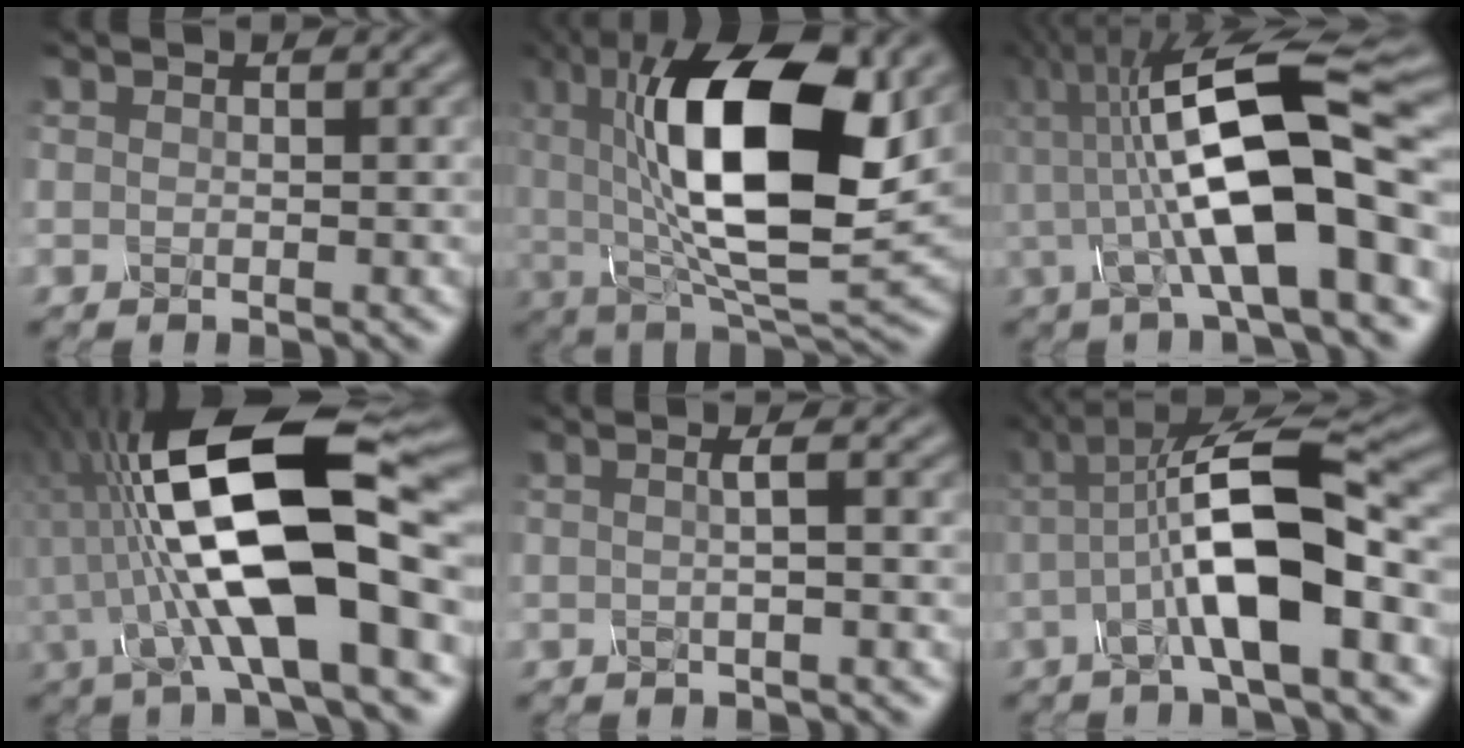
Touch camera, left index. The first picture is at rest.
{"total": 15.3, "force": [3.1, 6.1, 13.7], "torque": [-0.234, -0.003, 0.044]}
{"total": 13.7, "force": [-0.5, 3.7, 13.2], "torque": [-0.214, 0.022, -0.018]}
{"total": 14.9, "force": [-1.5, 5.2, 13.8], "torque": [-0.238, 0.017, -0.044]}
{"total": 2.0, "force": [-0.1, 0.6, 1.9], "torque": [-0.024, -0.001, -0.009]}
{"total": 10.0, "force": [-1.0, 2.7, 9.6], "torque": [-0.162, 0.016, -0.023]}